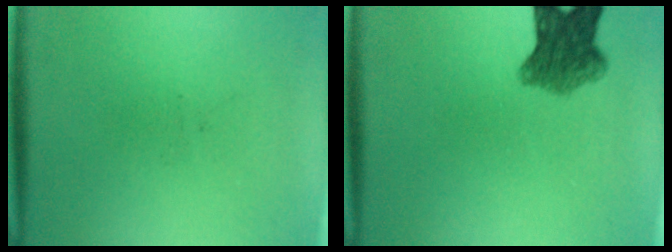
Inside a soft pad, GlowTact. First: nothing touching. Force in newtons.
{"total": 6.7}